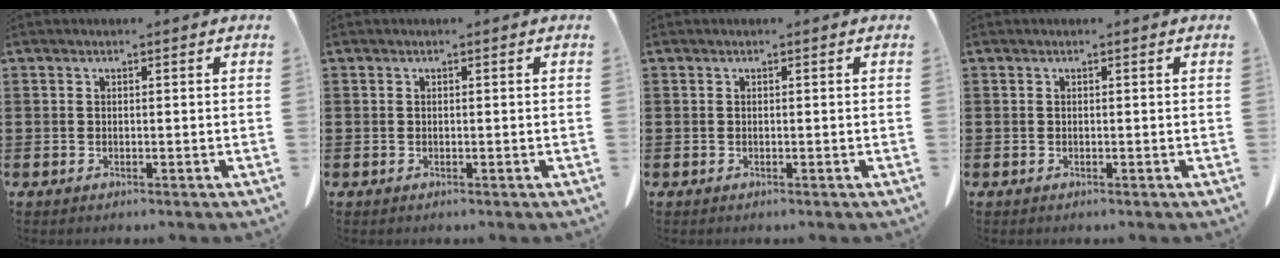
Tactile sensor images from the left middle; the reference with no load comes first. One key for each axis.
{"total": 0.0}
{"total": 0.0}
{"total": 0.0}